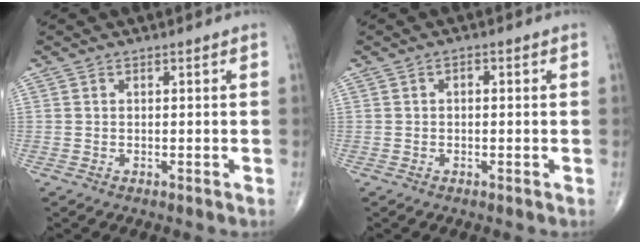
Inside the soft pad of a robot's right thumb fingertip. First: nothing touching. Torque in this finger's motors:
{"motor_torque": [-0.06, -0.15, -0.03, -0.28, -0.03]}